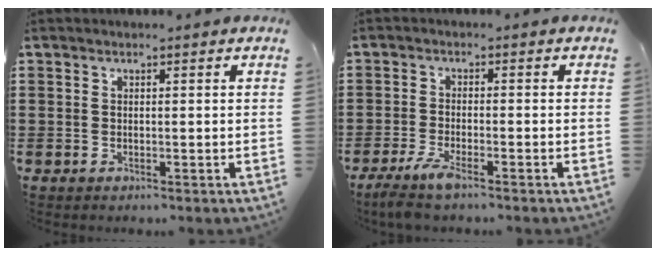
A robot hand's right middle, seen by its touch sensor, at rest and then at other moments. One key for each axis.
{"total": 3.8, "fx": -2.8, "fy": 0.3, "fz": 2.5, "tx": -0.062, "ty": -0.011, "tz": -0.056}